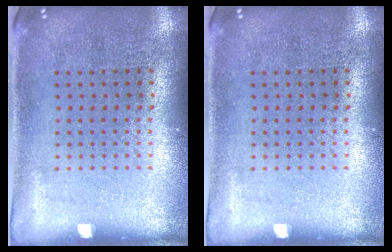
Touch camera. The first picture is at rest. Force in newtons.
{"total": 0.0}